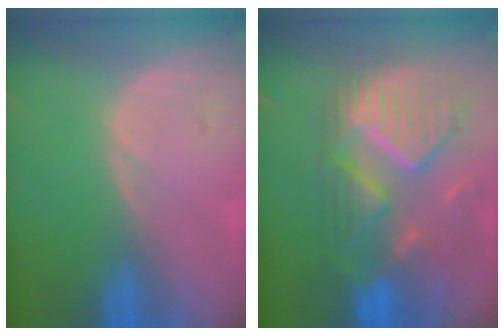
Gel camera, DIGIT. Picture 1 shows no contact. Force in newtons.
{"total": 11.8, "press": 10.4, "slide": 5.5}